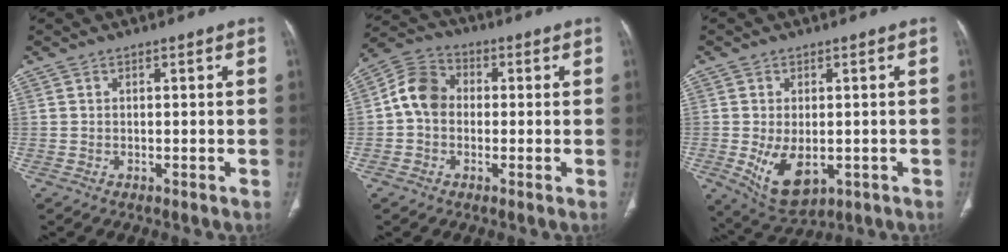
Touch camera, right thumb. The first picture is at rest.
{"total": 8.0, "force": [-0.2, 6.4, 4.7], "torque": [-0.076, 0.025, -0.017]}
{"total": 8.9, "force": [-1.9, 5.3, 7.0], "torque": [-0.116, -0.012, -0.011]}